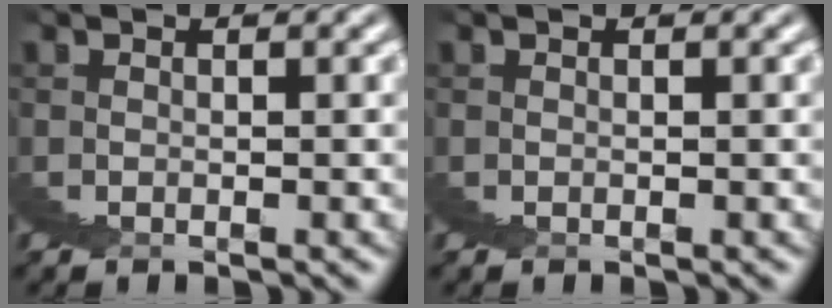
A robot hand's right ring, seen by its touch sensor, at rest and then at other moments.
{"total": 0.0}